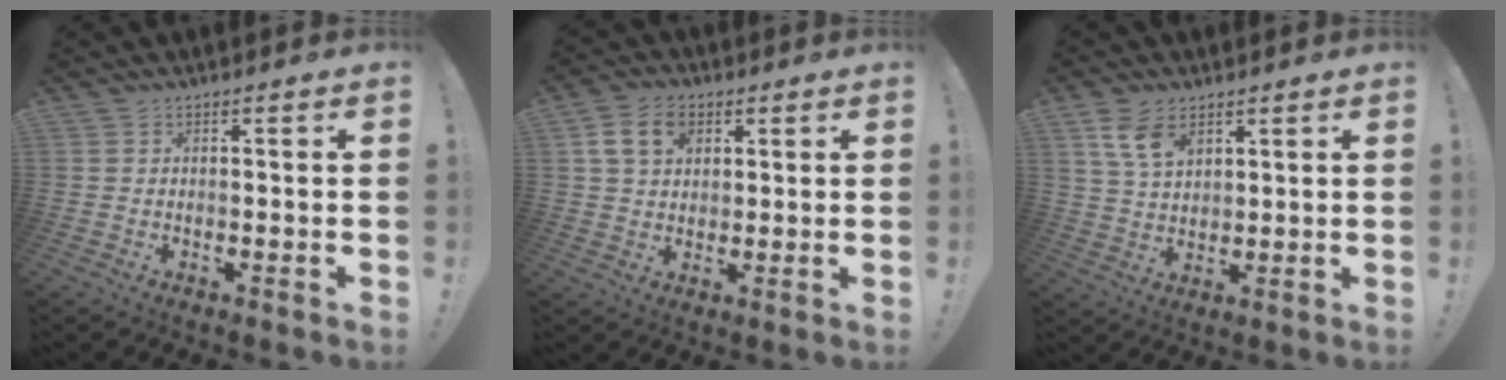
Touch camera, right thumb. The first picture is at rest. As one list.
[{"total": 9.2, "force": [3.7, 6.7, 5.2], "torque": [-0.081, 0.001, 0.072]}, {"total": 8.4, "force": [4.8, 4.8, 5.0], "torque": [-0.083, -0.019, 0.093]}]